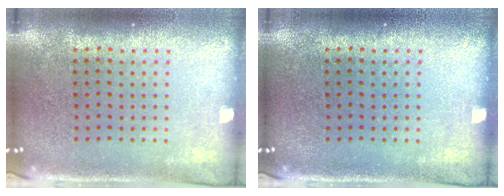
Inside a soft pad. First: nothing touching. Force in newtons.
{"total": 0.0}